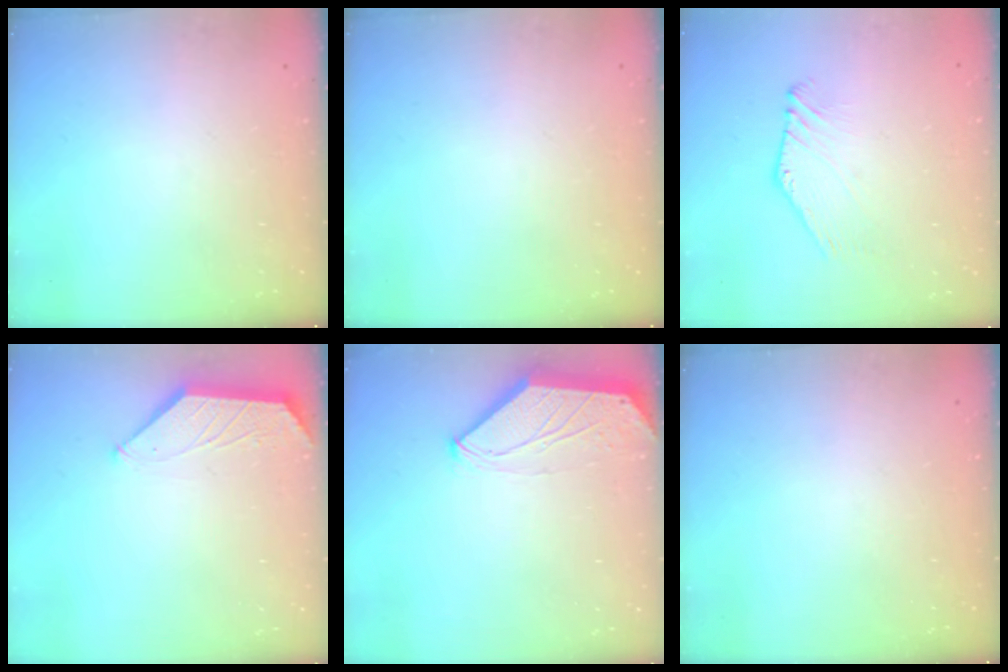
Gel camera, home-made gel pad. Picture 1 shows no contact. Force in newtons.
{"total": 0.0}
{"total": 0.9, "press": 0.9, "slide": 0.1}
{"total": 1.4, "press": 1.4, "slide": 0.3}
{"total": 0.0}
{"total": 0.0}